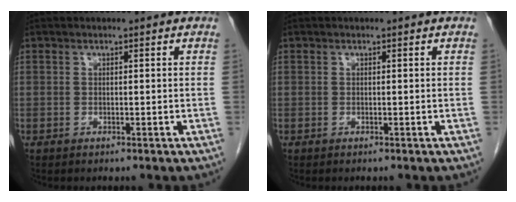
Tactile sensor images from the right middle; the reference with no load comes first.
{"total": 0.0}